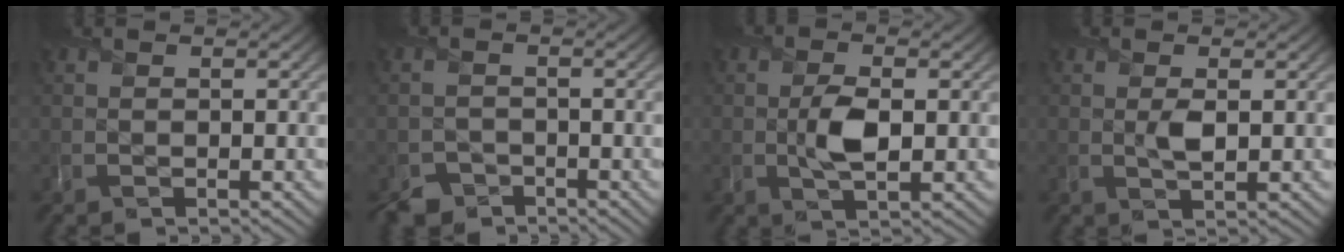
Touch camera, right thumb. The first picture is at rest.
{"total": 3.2, "force": [-2.6, 1.8, 0.4], "torque": [-0.004, -0.006, -0.054]}
{"total": 4.6, "force": [-0.2, 2.4, 3.9], "torque": [-0.081, -0.003, -0.001]}
{"total": 2.1, "force": [0.4, 0.9, 1.8], "torque": [-0.037, -0.001, 0.008]}